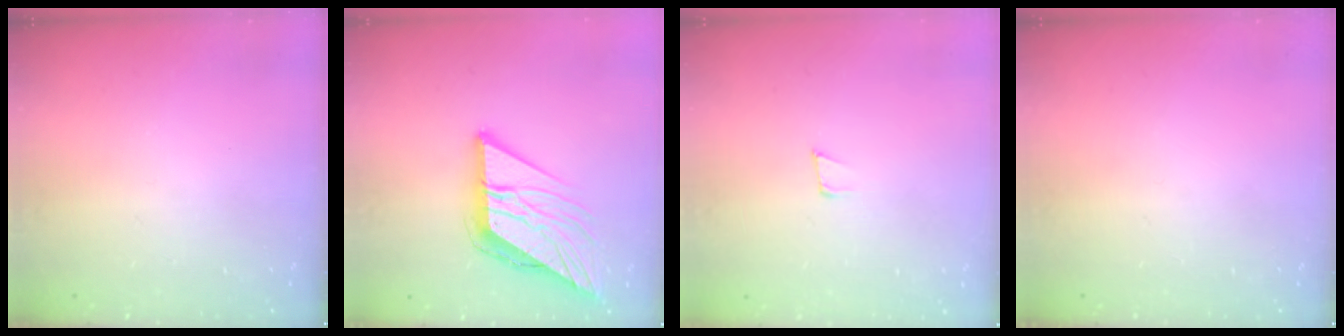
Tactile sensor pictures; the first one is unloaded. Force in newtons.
{"total": 12.8, "press": 12.7, "slide": 1.5}
{"total": 4.9, "press": 4.7, "slide": 1.0}
{"total": 0.0}